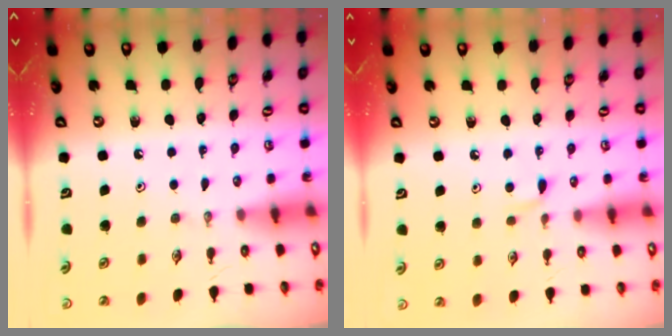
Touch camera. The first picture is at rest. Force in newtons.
{"total": 4.4, "press": 4.3, "slide": 0.5}